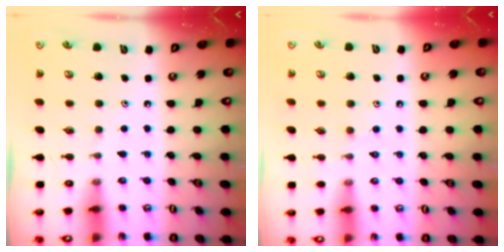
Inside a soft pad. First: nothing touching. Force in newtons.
{"total": 4.1, "press": 4.1, "slide": 0.6}